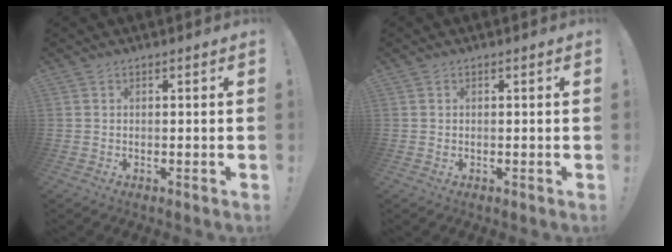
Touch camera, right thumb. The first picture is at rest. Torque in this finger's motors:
{"motor_torque": [-0.09, 0.11, -0.10, 0.49, 0.09]}